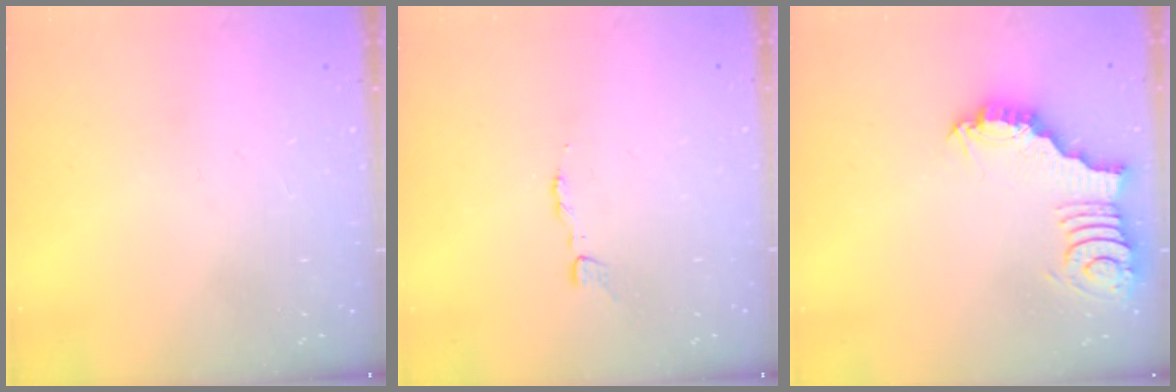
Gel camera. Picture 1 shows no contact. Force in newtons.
{"total": 2.5, "press": 2.5, "slide": 0.3}
{"total": 3.3, "press": 3.3, "slide": 0.1}